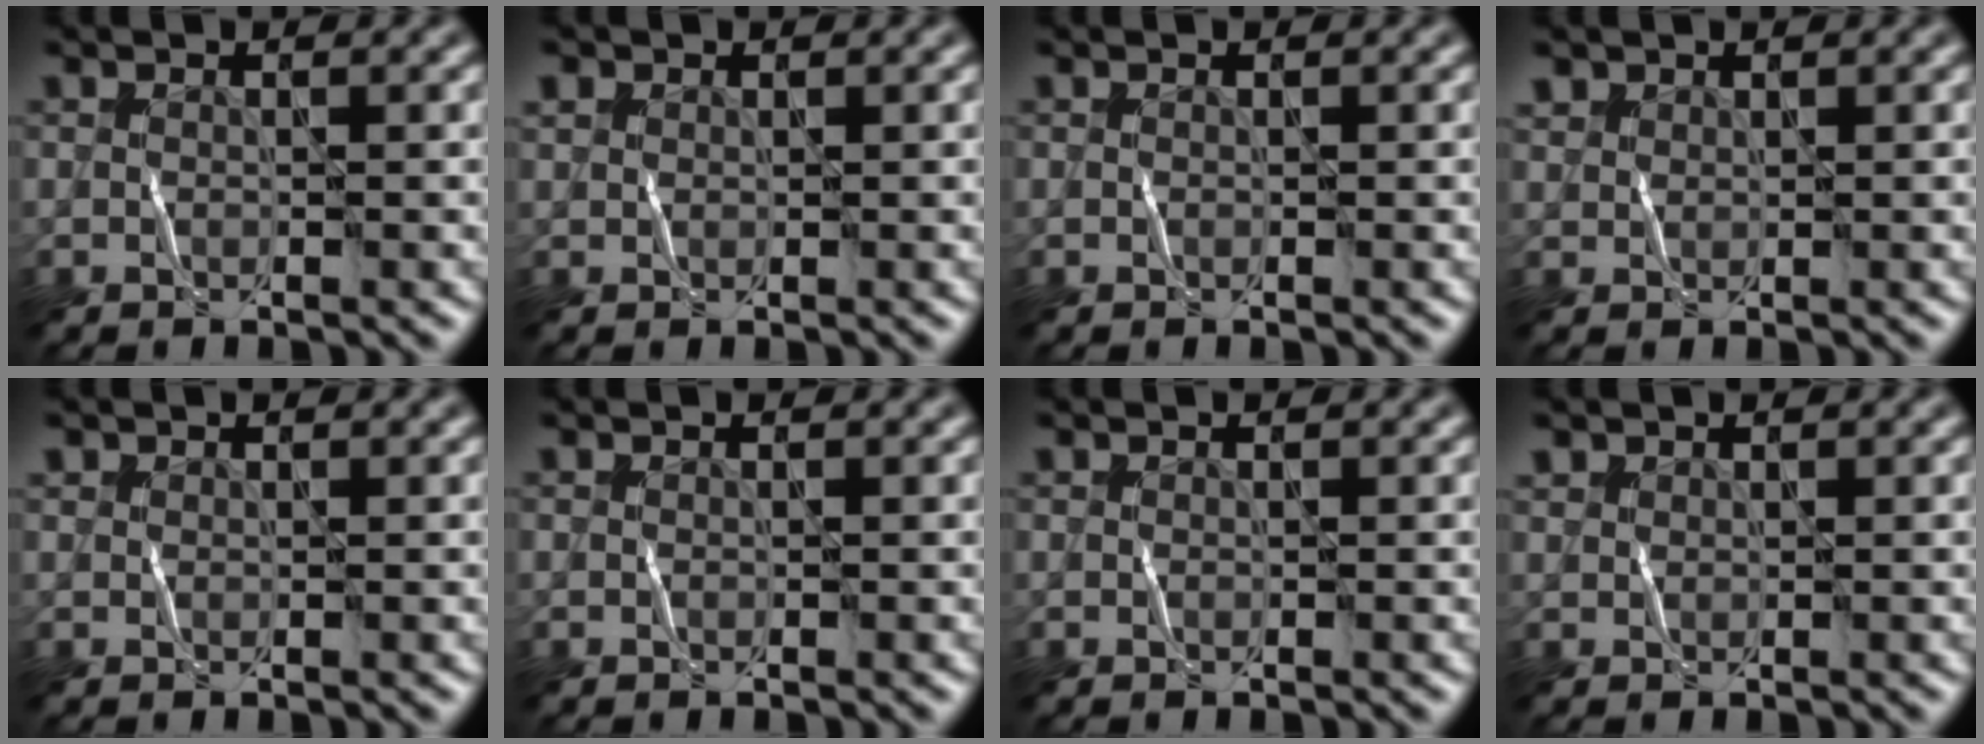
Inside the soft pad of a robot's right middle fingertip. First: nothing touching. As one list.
[{"total": 1.5, "force": [0.9, 1.1, 0.6], "torque": [-0.001, 0.009, 0.000]}, {"total": 0.0}, {"total": 1.2, "force": [1.1, 0.5, -0.2], "torque": [0.002, -0.001, 0.018]}, {"total": 0.5, "force": [0.4, 0.3, -0.1], "torque": [0.004, -0.004, 0.002]}, {"total": 0.0}, {"total": 0.0}, {"total": 0.9, "force": [0.8, 0.4, -0.1], "torque": [0.004, -0.002, 0.010]}]